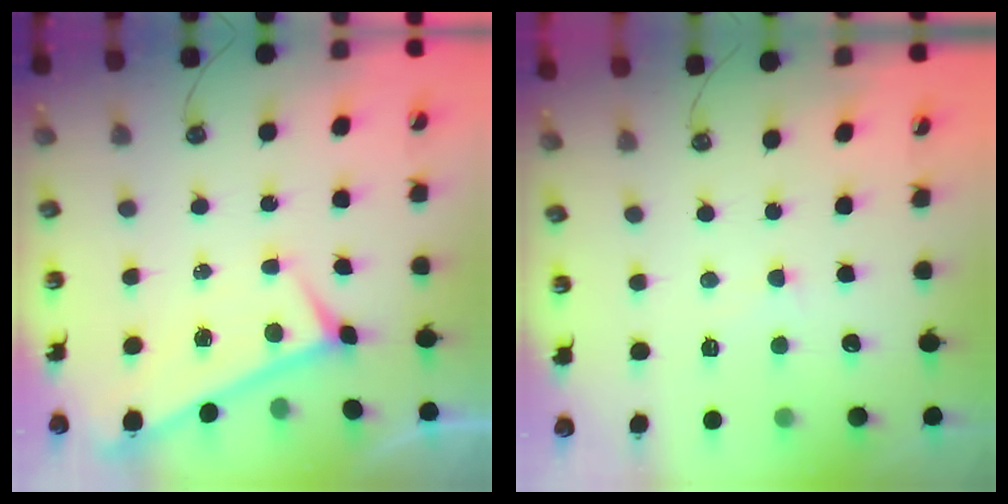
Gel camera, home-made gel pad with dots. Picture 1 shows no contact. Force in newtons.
{"total": 1.4, "press": 1.2, "slide": 0.7}